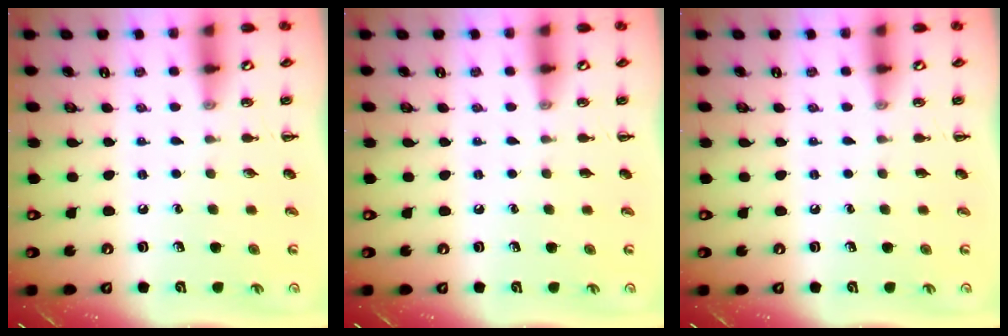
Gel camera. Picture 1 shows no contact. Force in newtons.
{"total": 0.0}
{"total": 0.0}